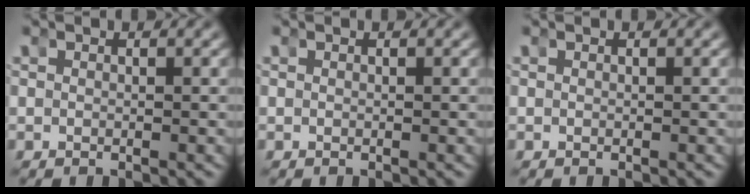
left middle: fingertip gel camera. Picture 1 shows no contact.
{"total": 0.0}
{"total": 0.0}